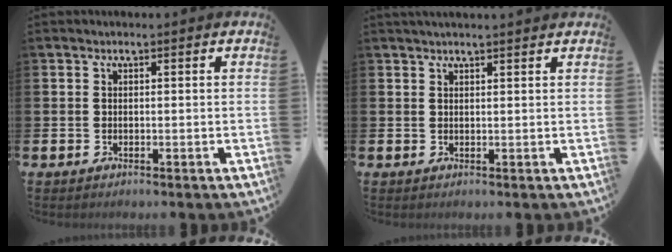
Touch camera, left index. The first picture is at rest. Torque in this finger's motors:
{"motor_torque": [0.97, -1.16, 0.31, 0.05]}